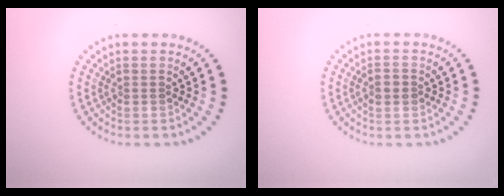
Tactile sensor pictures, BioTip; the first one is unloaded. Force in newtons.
{"total": 1.0, "press": 1.0, "slide": 0.0}